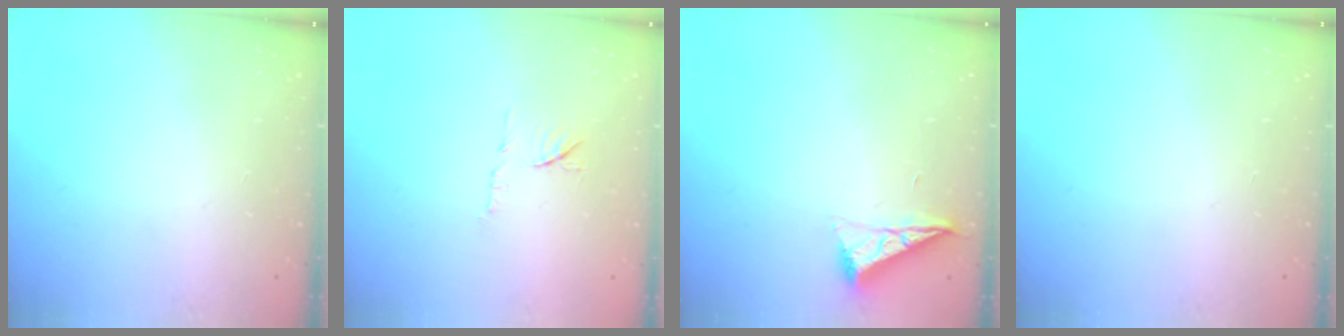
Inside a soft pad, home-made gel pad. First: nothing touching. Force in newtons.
{"total": 7.1, "press": 7.1, "slide": 1.0}
{"total": 7.1, "press": 7.1, "slide": 0.5}
{"total": 0.0}